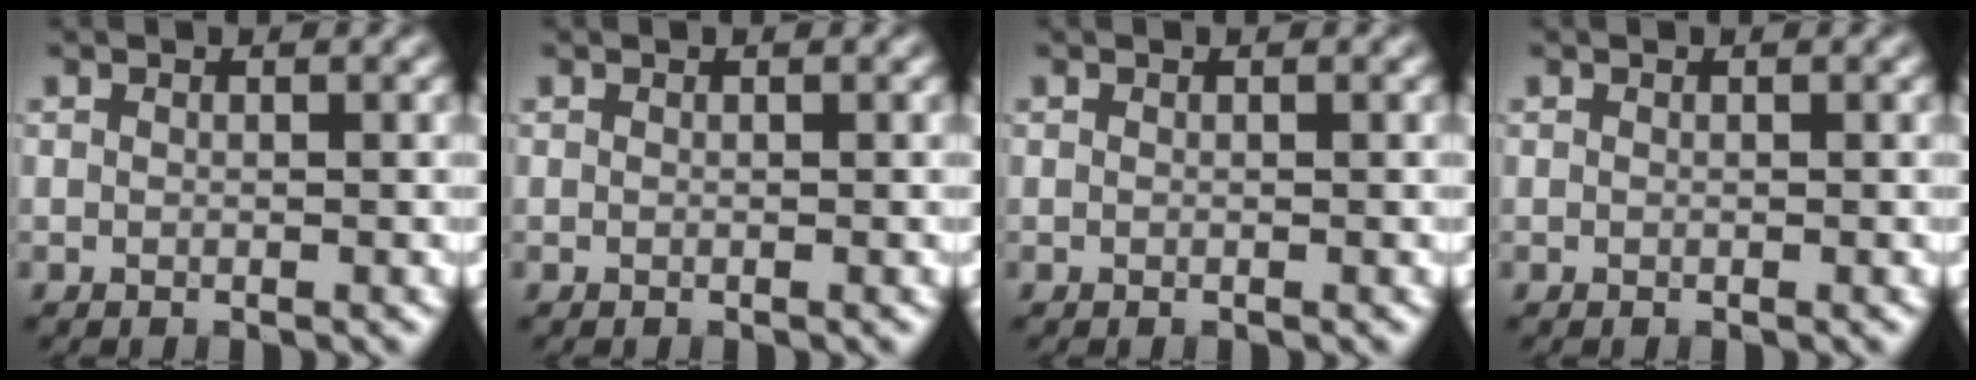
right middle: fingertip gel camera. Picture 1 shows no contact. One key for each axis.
{"total": 0.0}
{"total": 0.0}
{"total": 0.0}